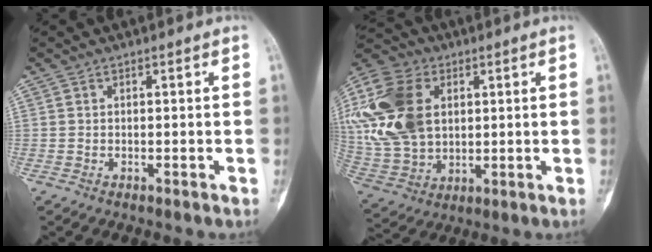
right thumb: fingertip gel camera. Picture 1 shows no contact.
{"total": 21.6, "force": [4.5, 15.1, 14.9], "torque": [-0.319, -0.001, 0.087]}